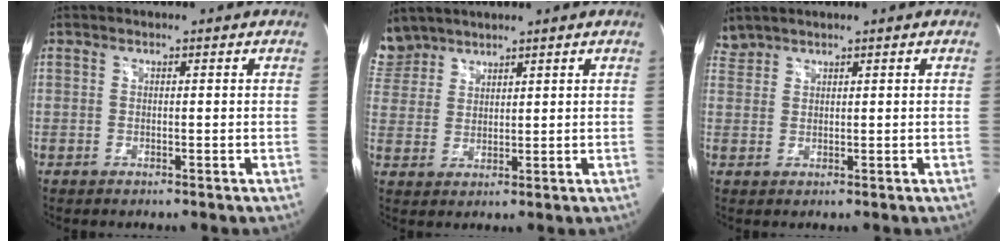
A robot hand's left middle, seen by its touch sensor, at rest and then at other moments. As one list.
[{"total": 6.6, "force": [5.8, 3.1, 0.1], "torque": [-0.010, 0.013, 0.127]}, {"total": 2.0, "force": [2.0, 0.2, -0.3], "torque": [-0.003, 0.015, 0.047]}]